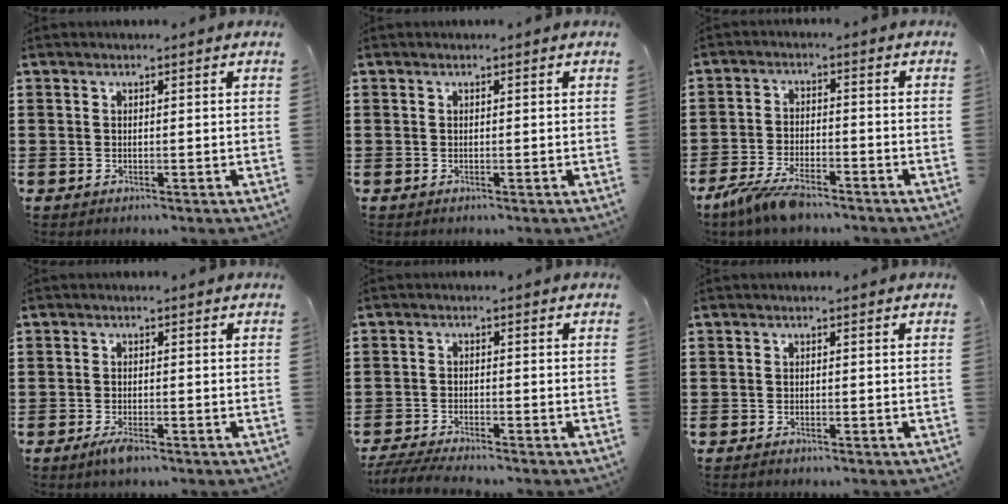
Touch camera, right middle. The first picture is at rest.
{"total": 0.0}
{"total": 6.1, "force": [-4.8, 1.4, 3.5], "torque": [-0.088, -0.009, -0.095]}
{"total": 2.2, "force": [-1.2, 0.6, 1.8], "torque": [-0.037, -0.003, -0.024]}
{"total": 3.6, "force": [-3.5, 0.0, 1.1], "torque": [-0.033, -0.010, -0.072]}
{"total": 0.5, "force": [-0.5, 0.1, 0.2], "torque": [-0.005, -0.003, -0.009]}